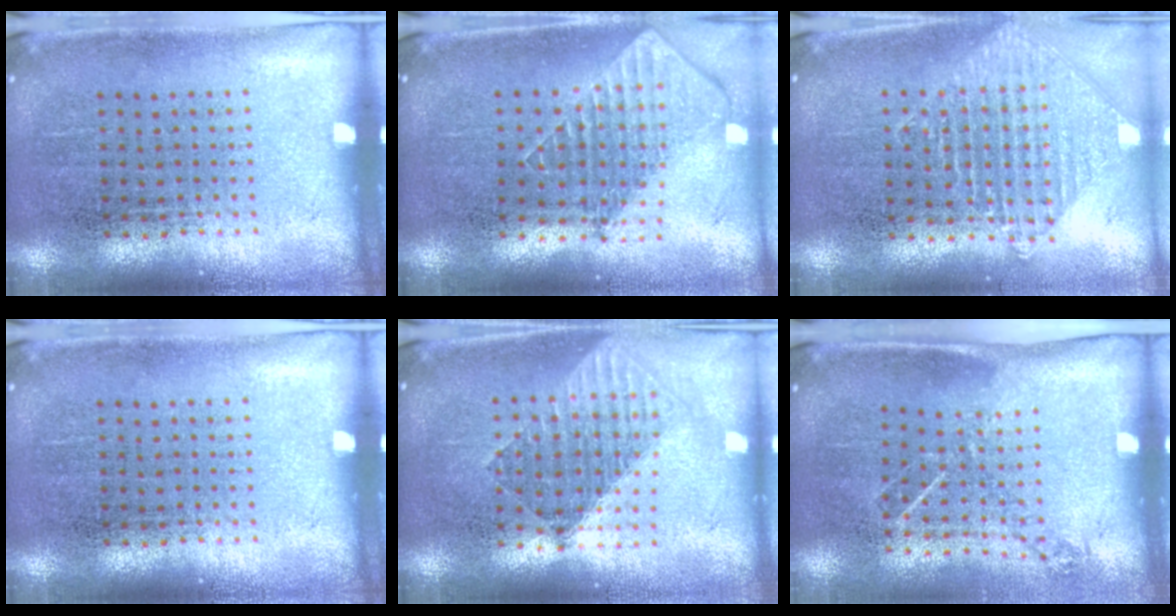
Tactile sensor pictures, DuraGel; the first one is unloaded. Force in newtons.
{"total": 1.9, "press": 1.5, "slide": 1.2}
{"total": 1.0, "press": 1.0, "slide": 0.1}
{"total": 0.0}
{"total": 1.5, "press": 1.3, "slide": 0.7}
{"total": 1.1, "press": 0.9, "slide": 0.6}